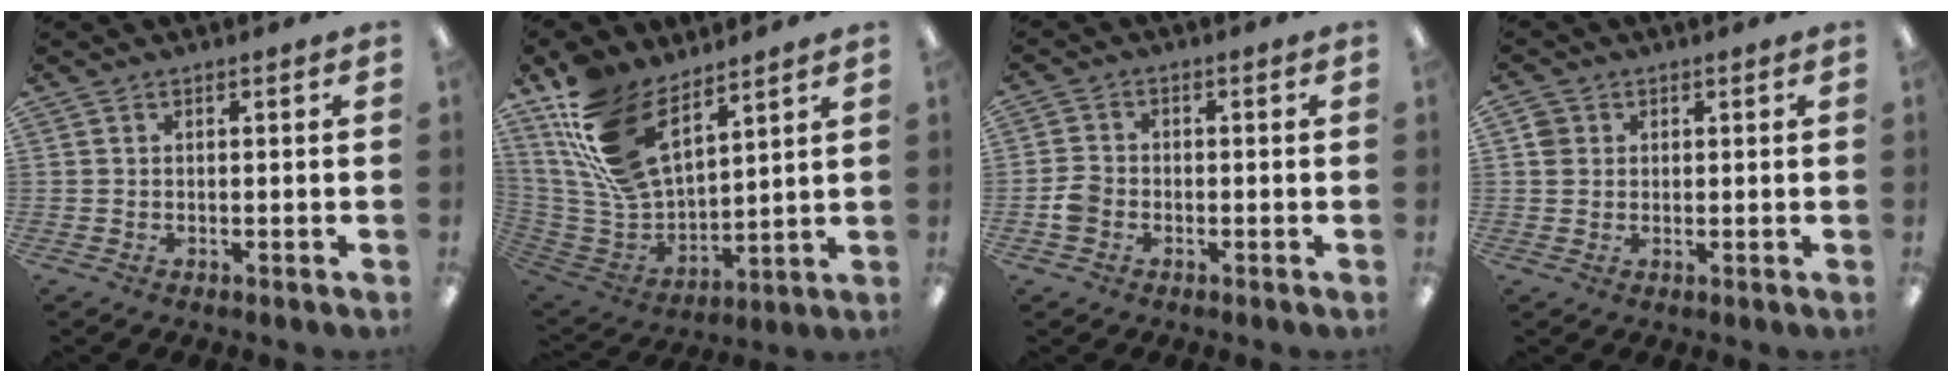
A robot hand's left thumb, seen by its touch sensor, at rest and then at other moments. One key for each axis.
{"total": 19.7, "fx": 11.8, "fy": 10.2, "fz": 12.0, "tx": -0.275, "ty": -0.055, "tz": 0.220}
{"total": 3.8, "fx": -1.5, "fy": 2.9, "fz": 1.8, "tx": -0.029, "ty": 0.010, "tz": -0.026}
{"total": 3.0, "fx": 0.9, "fy": 2.8, "fz": 0.5, "tx": 0.000, "ty": 0.000, "tz": 0.013}